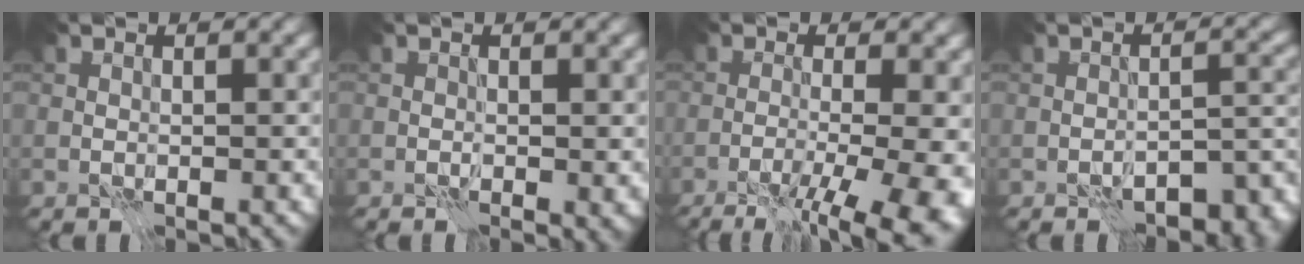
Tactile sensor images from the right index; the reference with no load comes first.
{"total": 0.6, "force": [0.0, 0.2, 0.5], "torque": [-0.007, -0.001, 0.001]}
{"total": 10.4, "force": [-4.4, 3.3, 8.8], "torque": [-0.081, -0.011, -0.060]}
{"total": 6.6, "force": [-4.7, 2.8, 3.7], "torque": [-0.036, -0.007, -0.068]}